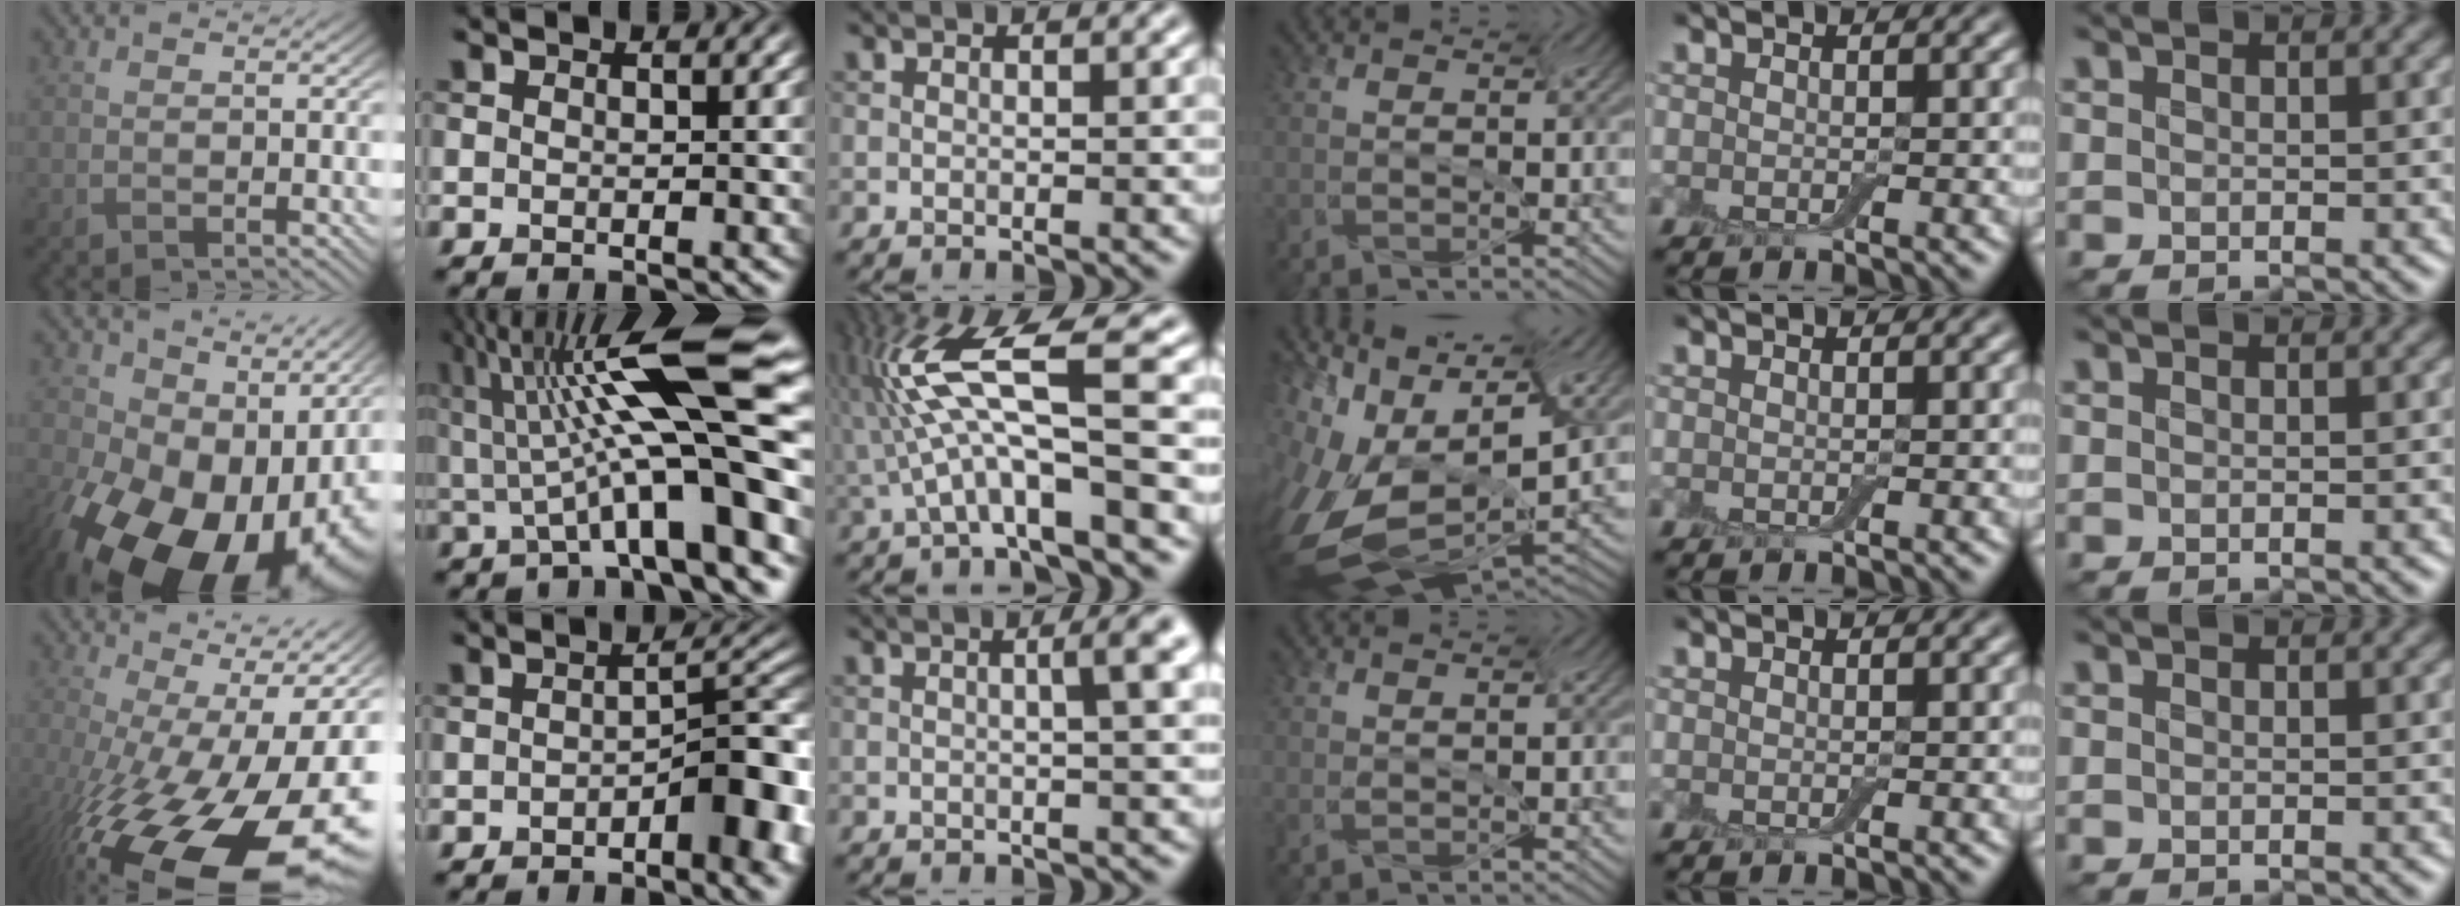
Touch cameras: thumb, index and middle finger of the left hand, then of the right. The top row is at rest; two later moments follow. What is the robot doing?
{"motion": "screw", "object": "jar lid"}